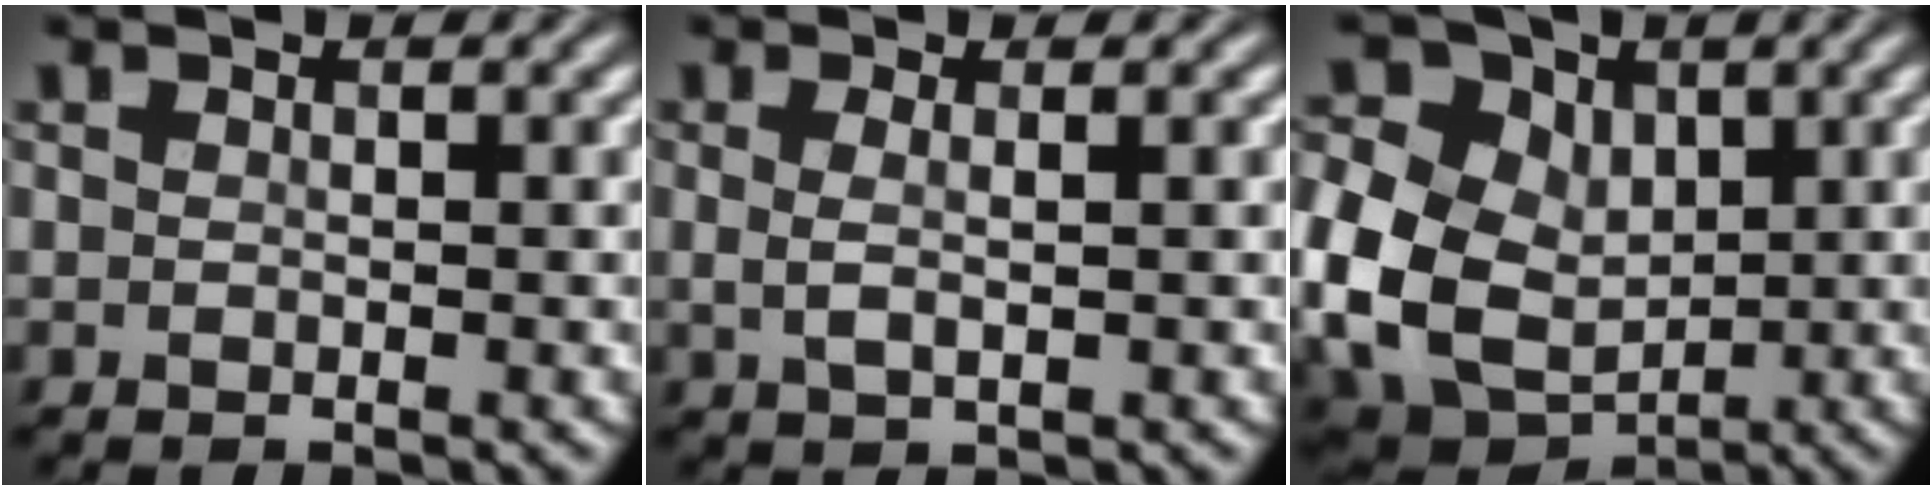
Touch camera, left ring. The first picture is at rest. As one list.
[{"total": 1.7, "force": [0.2, 0.5, 1.6], "torque": [-0.031, 0.001, 0.005]}, {"total": 12.1, "force": [0.1, 9.4, 7.7], "torque": [-0.184, -0.003, 0.008]}]